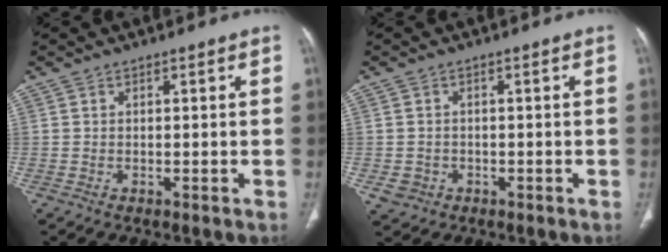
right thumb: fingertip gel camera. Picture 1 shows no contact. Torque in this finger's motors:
{"motor_torque": [0.24, 0.06, -0.38, -0.31, -0.02]}